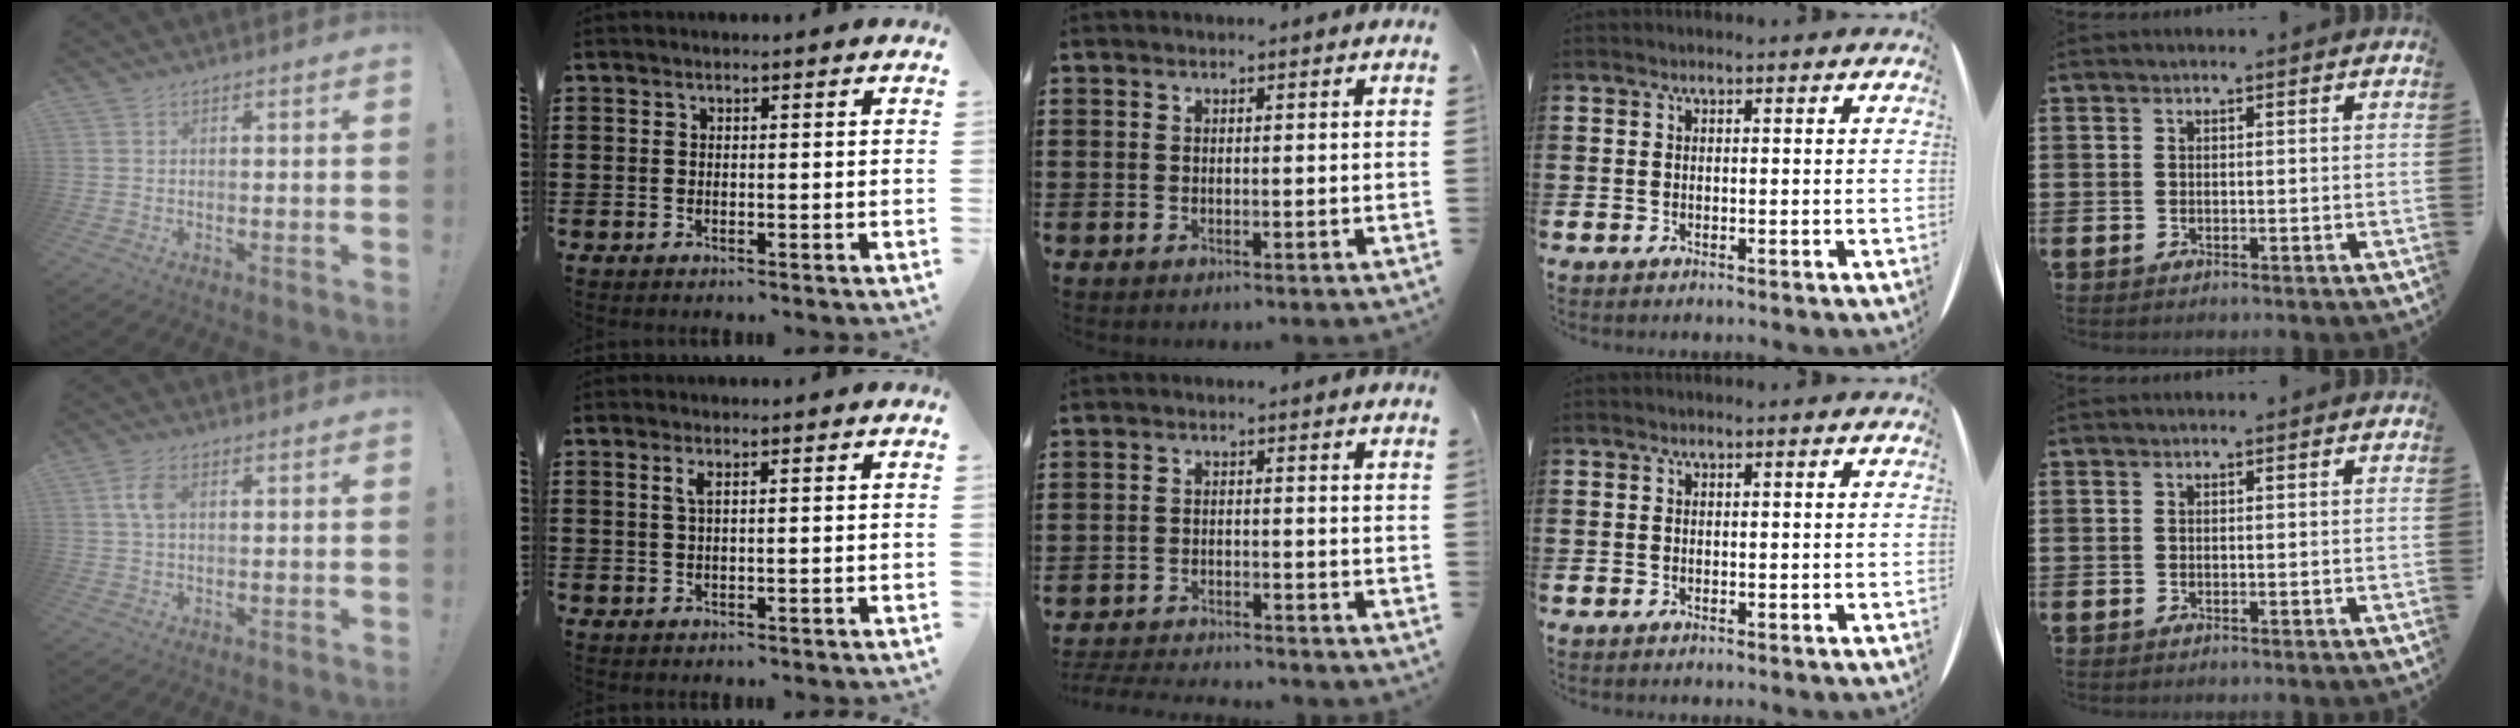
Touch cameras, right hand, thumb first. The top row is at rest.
{"thumb": {"total": 4.9, "force": [1.0, 2.7, 3.9], "torque": [-0.070, 0.007, 0.018]}, "index": {"total": 1.5, "force": [0.5, 0.3, 1.4], "torque": [-0.029, 0.003, 0.008]}, "middle": {"total": 3.2, "force": [-3.2, 0.1, 0.3], "torque": [-0.017, -0.004, -0.070]}}